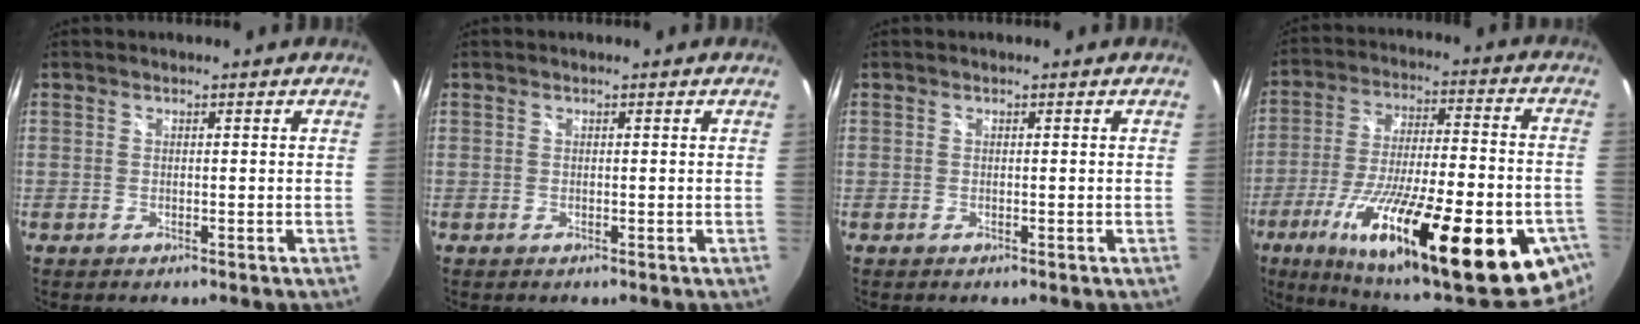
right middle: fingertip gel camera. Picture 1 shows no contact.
{"total": 0.0}
{"total": 0.0}
{"total": 34.2, "force": [-17.2, 7.9, 28.5], "torque": [-0.456, -0.055, -0.261]}